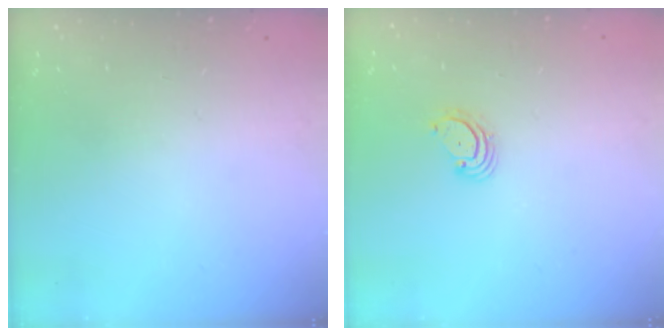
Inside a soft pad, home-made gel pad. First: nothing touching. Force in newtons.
{"total": 3.1, "press": 3.1, "slide": 0.3}